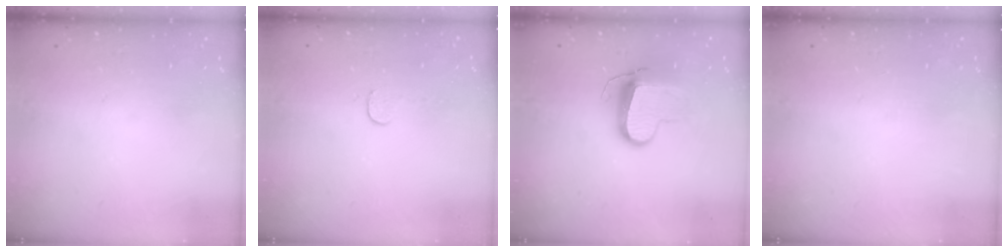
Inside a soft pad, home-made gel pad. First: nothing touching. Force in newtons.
{"total": 3.0, "press": 3.0, "slide": 0.3}
{"total": 10.9, "press": 10.8, "slide": 0.6}
{"total": 0.0}